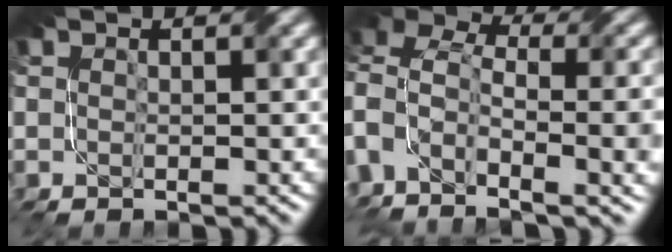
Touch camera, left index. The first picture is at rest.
{"total": 13.5, "force": [-2.4, 8.3, 10.4], "torque": [-0.205, -0.006, -0.004]}